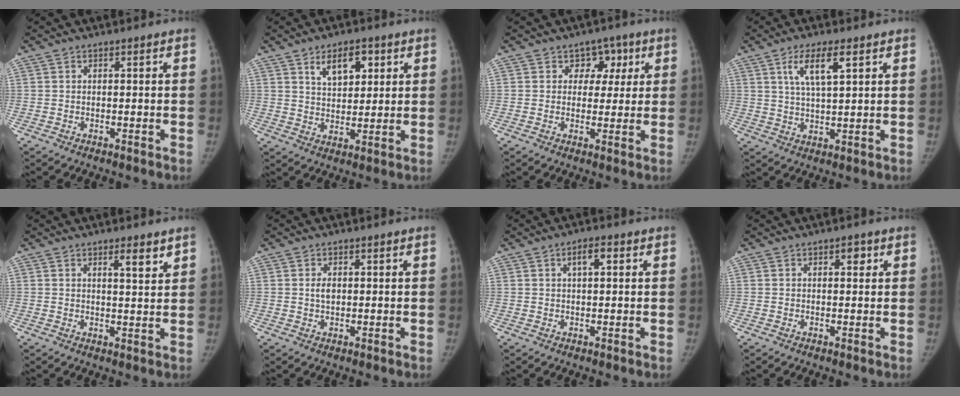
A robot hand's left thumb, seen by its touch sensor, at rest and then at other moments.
{"total": 7.5, "force": [3.6, 4.2, 5.0], "torque": [-0.054, -0.020, 0.062]}
{"total": 5.3, "force": [2.0, 4.5, 1.9], "torque": [0.018, 0.000, 0.022]}
{"total": 7.0, "force": [3.3, 1.9, 5.9], "torque": [-0.106, -0.011, 0.064]}
{"total": 3.8, "force": [2.4, 0.7, 2.8], "torque": [-0.037, -0.018, 0.037]}
{"total": 1.9, "force": [0.3, 1.2, 1.4], "torque": [-0.020, 0.001, 0.006]}
{"total": 3.1, "force": [1.1, 1.2, 2.6], "torque": [-0.040, 0.009, 0.018]}
{"total": 1.6, "force": [0.7, 0.9, 1.2], "torque": [-0.006, 0.002, 0.008]}